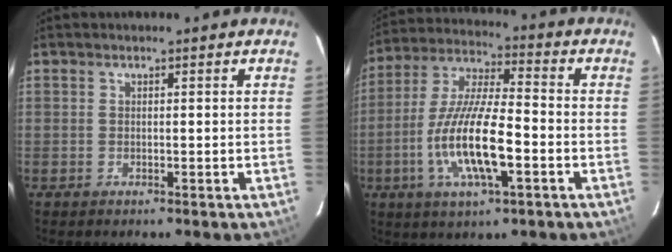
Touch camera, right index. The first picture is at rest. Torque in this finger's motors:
{"motor_torque": [1.33, -0.80, 1.05, 0.21]}